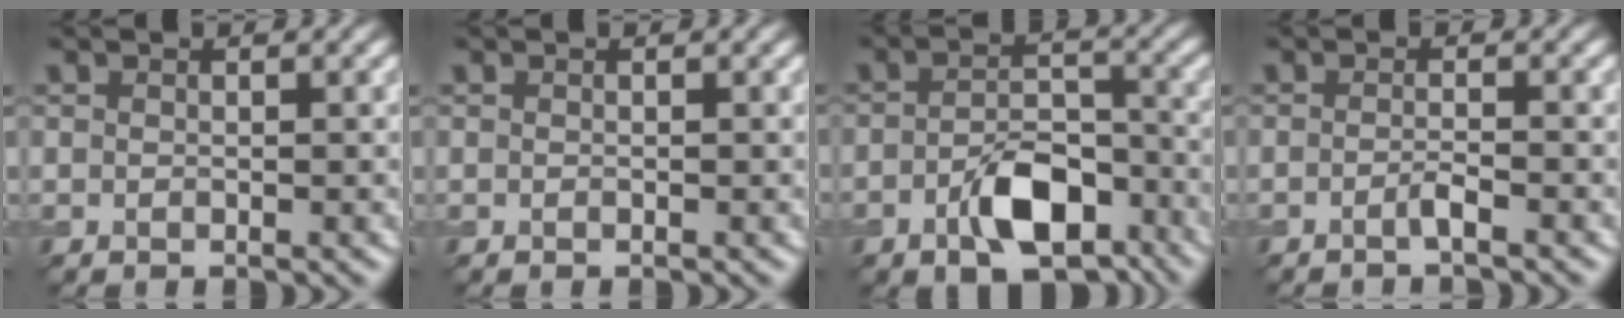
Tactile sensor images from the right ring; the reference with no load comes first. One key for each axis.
{"total": 0.0}
{"total": 6.4, "fx": -3.2, "fy": 3.4, "fz": 4.4, "tx": -0.072, "ty": -0.001, "tz": -0.054}
{"total": 1.4, "fx": -0.7, "fy": 0.2, "fz": 1.2, "tx": -0.018, "ty": 0.002, "tz": -0.018}